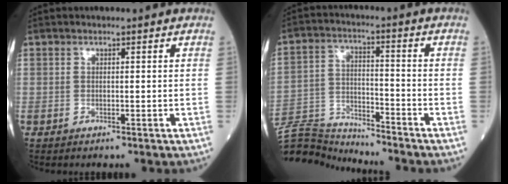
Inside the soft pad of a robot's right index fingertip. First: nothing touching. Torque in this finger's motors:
{"motor_torque": [-0.73, -0.62, -0.85, -0.21]}